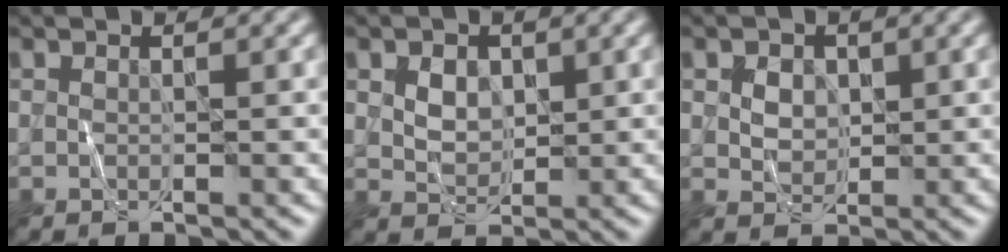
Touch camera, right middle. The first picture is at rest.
{"total": 2.3, "force": [0.6, 1.7, 1.4], "torque": [-0.026, -0.002, 0.009]}
{"total": 2.2, "force": [0.6, 1.7, 1.2], "torque": [-0.025, 0.001, 0.008]}